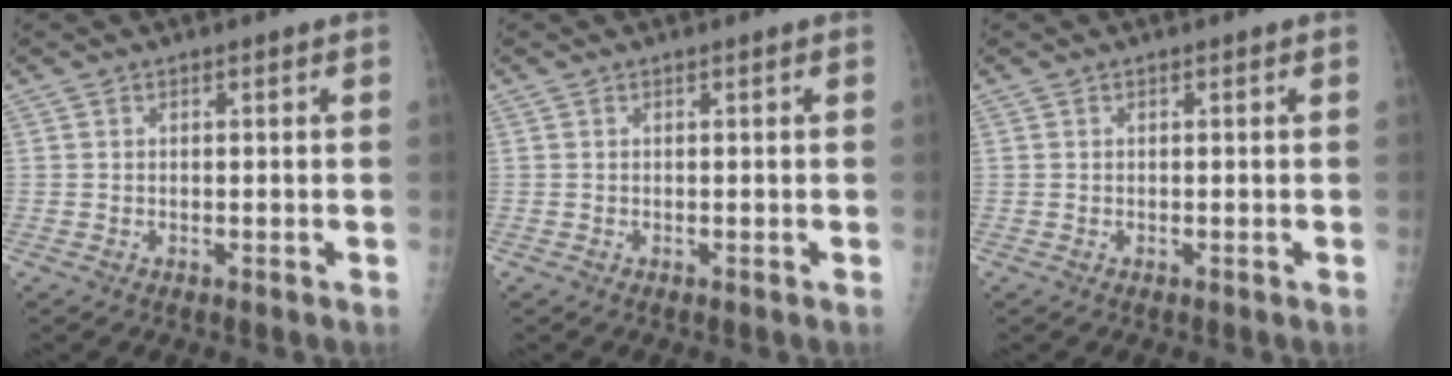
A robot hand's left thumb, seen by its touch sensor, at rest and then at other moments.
{"total": 0.0}
{"total": 0.0}